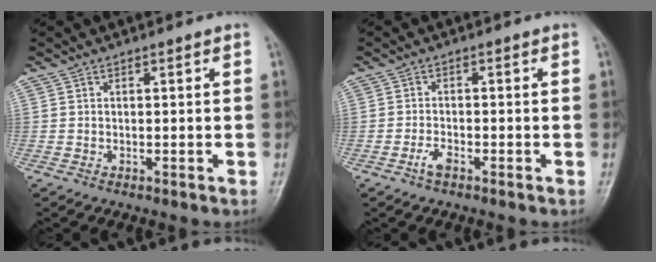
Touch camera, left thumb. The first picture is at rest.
{"total": 2.1, "force": [-1.5, 0.8, 1.2], "torque": [-0.027, 0.010, -0.030]}